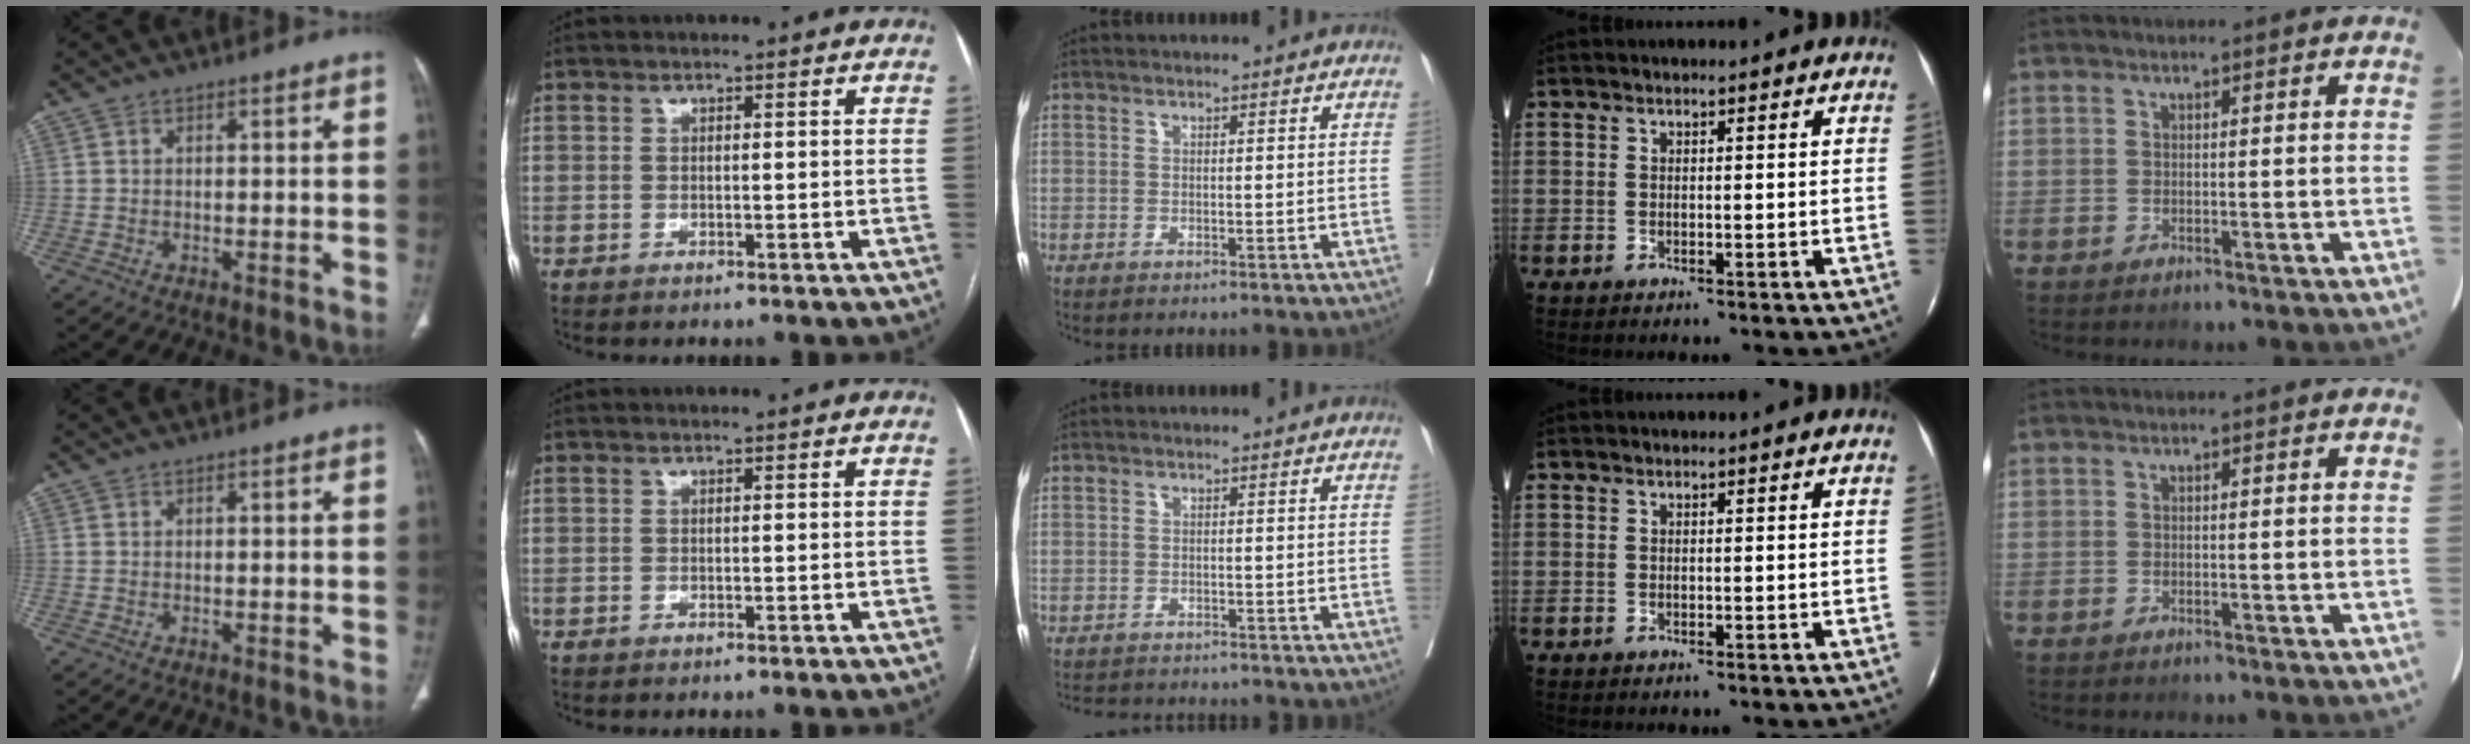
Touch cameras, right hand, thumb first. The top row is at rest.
{"middle": {"total": 4.3, "force": [-4.2, 1.0, 0.5], "torque": [-0.003, -0.007, -0.062]}}